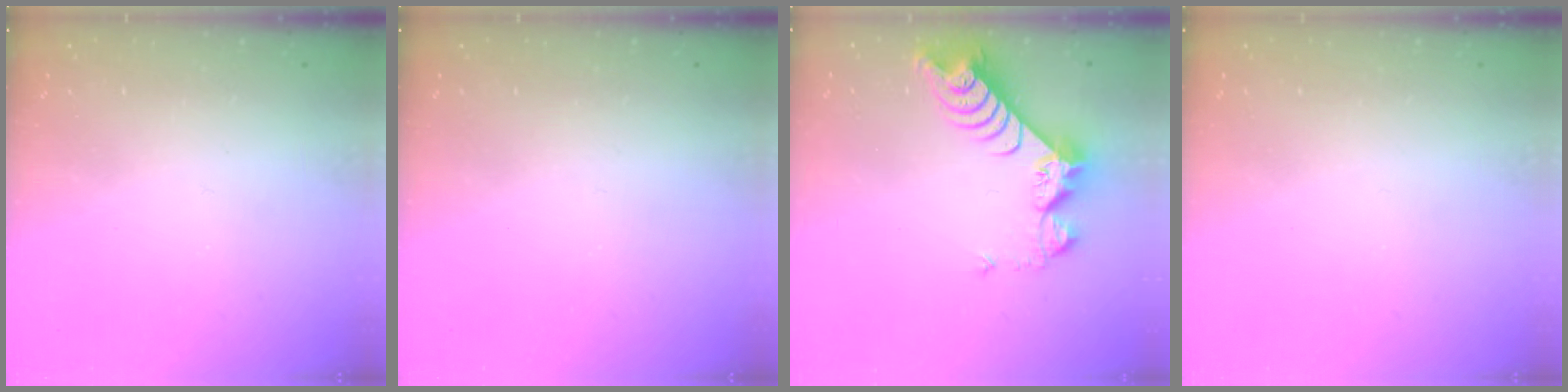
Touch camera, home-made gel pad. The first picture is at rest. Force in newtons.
{"total": 0.0}
{"total": 8.8, "press": 8.7, "slide": 0.9}
{"total": 0.0}